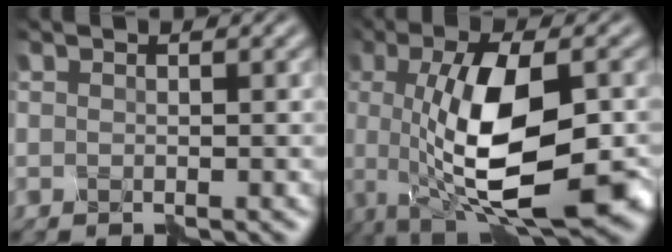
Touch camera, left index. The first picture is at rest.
{"total": 13.1, "force": [-1.2, 4.9, 12.1], "torque": [-0.191, -0.014, -0.020]}